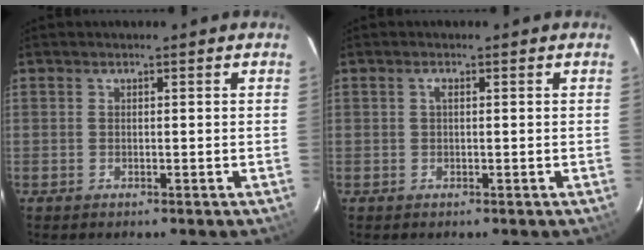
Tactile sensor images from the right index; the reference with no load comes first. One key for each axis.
{"total": 0.9, "fx": 0.1, "fy": 0.4, "fz": 0.8, "tx": -0.013, "ty": 0.005, "tz": 0.000}